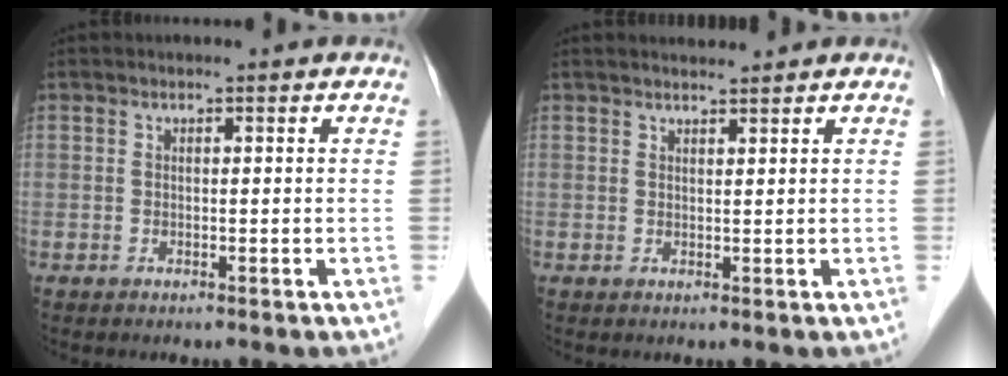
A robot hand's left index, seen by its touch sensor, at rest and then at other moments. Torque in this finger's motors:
{"motor_torque": [-0.07, -0.04, -0.01, -0.01]}